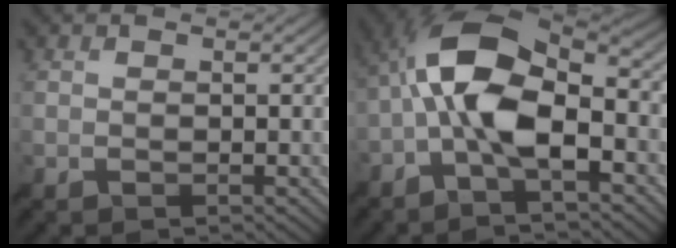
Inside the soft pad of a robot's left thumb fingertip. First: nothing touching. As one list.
[{"total": 12.2, "force": [-1.8, 4.9, 11.0], "torque": [-0.223, 0.016, -0.047]}]